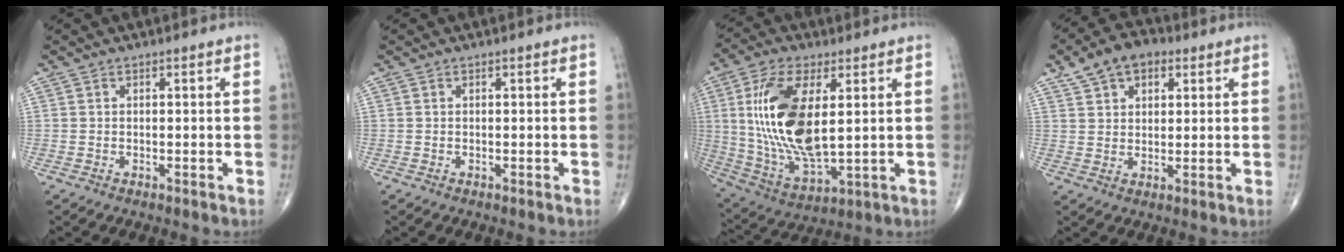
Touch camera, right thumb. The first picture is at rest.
{"total": 0.0}
{"total": 19.0, "force": [3.3, 8.4, 16.8], "torque": [-0.335, -0.021, 0.071]}
{"total": 9.1, "force": [4.5, 5.7, 5.5], "torque": [-0.070, 0.003, 0.071]}